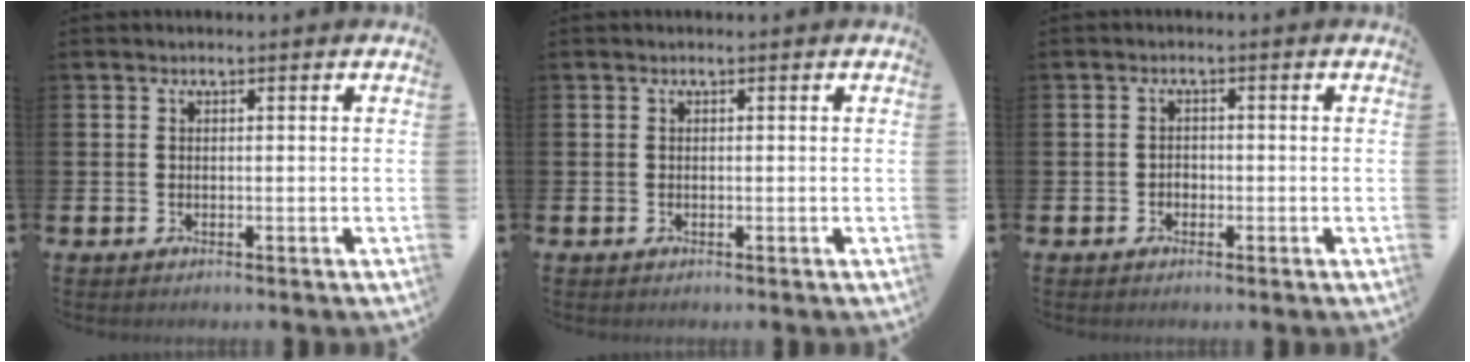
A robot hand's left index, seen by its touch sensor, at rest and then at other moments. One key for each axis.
{"total": 0.0}
{"total": 1.2, "fx": -0.6, "fy": 1.0, "fz": 0.3, "tx": -0.006, "ty": 0.003, "tz": -0.014}